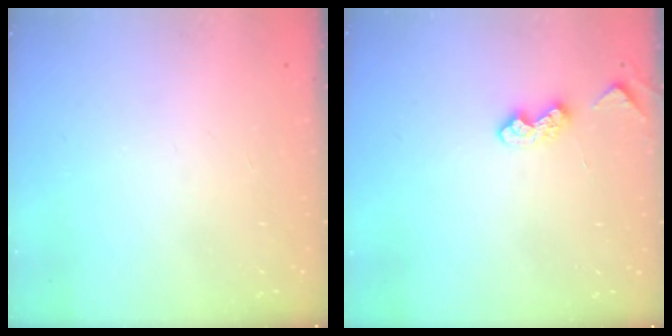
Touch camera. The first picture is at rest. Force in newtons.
{"total": 4.5, "press": 4.5, "slide": 0.6}